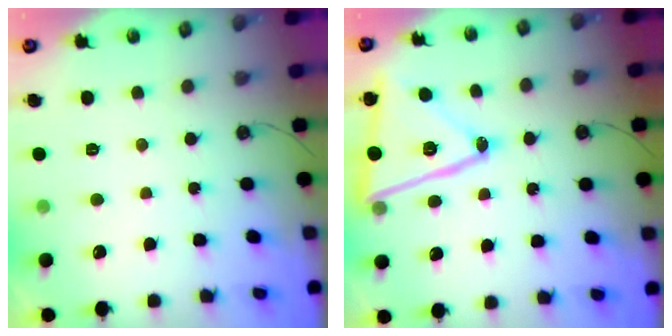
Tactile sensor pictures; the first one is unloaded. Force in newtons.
{"total": 18.7, "press": 18.6, "slide": 1.3}